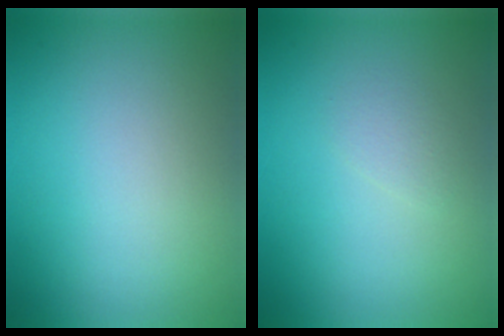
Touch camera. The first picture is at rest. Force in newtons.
{"total": 0.9, "press": 0.9, "slide": 0.0}